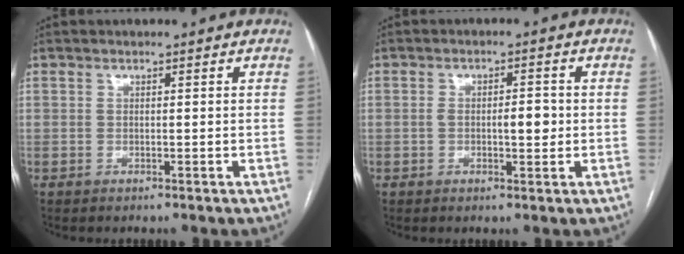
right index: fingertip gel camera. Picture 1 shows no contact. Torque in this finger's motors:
{"motor_torque": [0.61, 0.01, 0.13, 0.04]}